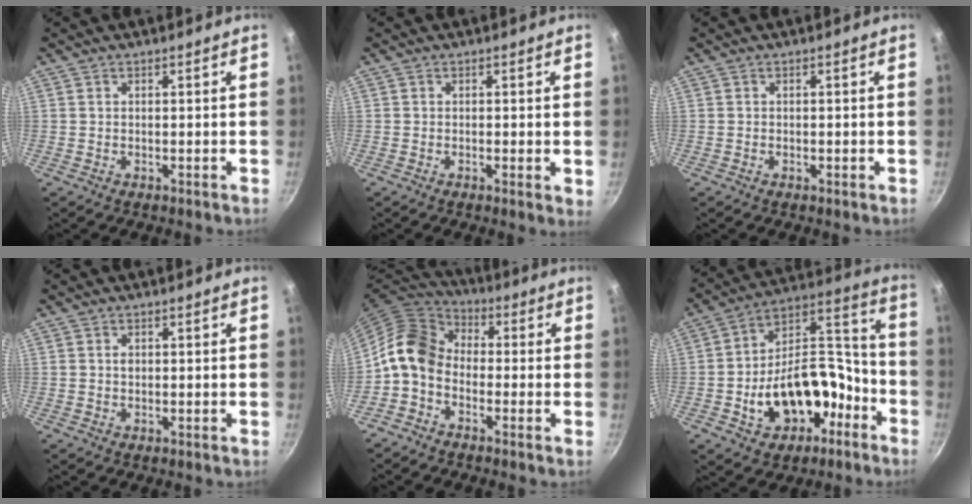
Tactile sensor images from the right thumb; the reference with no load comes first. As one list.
[{"total": 2.8, "force": [-0.2, 0.9, 2.6], "torque": [-0.029, -0.008, -0.006]}, {"total": 0.6, "force": [-0.3, 0.3, 0.4], "torque": [-0.004, 0.002, -0.005]}, {"total": 0.9, "force": [0.1, 0.7, 0.6], "torque": [-0.006, 0.002, 0.002]}, {"total": 9.9, "force": [-2.2, 7.3, 6.3], "torque": [-0.101, 0.040, -0.068]}, {"total": 20.3, "force": [-7.7, 13.2, 13.4], "torque": [-0.179, 0.089, -0.103]}]